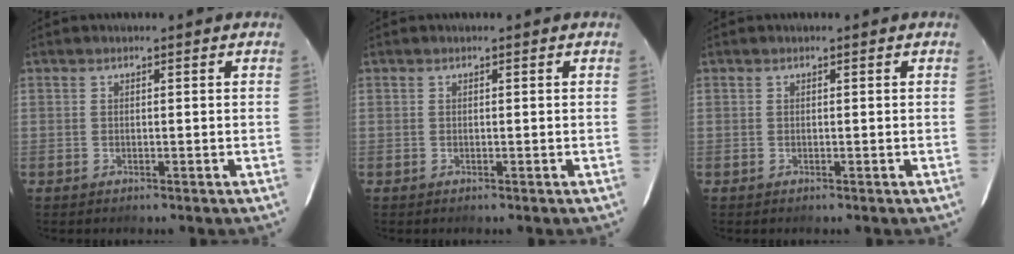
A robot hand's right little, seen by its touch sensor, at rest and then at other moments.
{"total": 0.0}
{"total": 0.0}